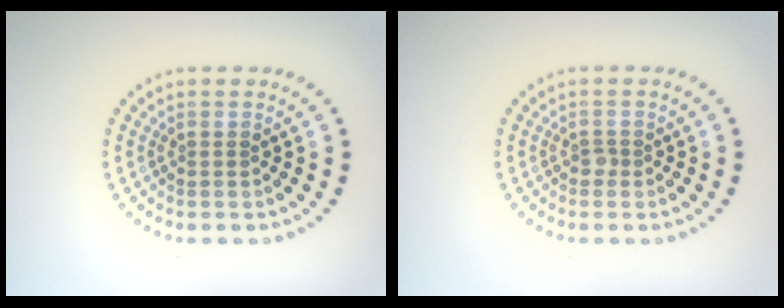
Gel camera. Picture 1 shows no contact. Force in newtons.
{"total": 0.8, "press": 0.5, "slide": 0.6}